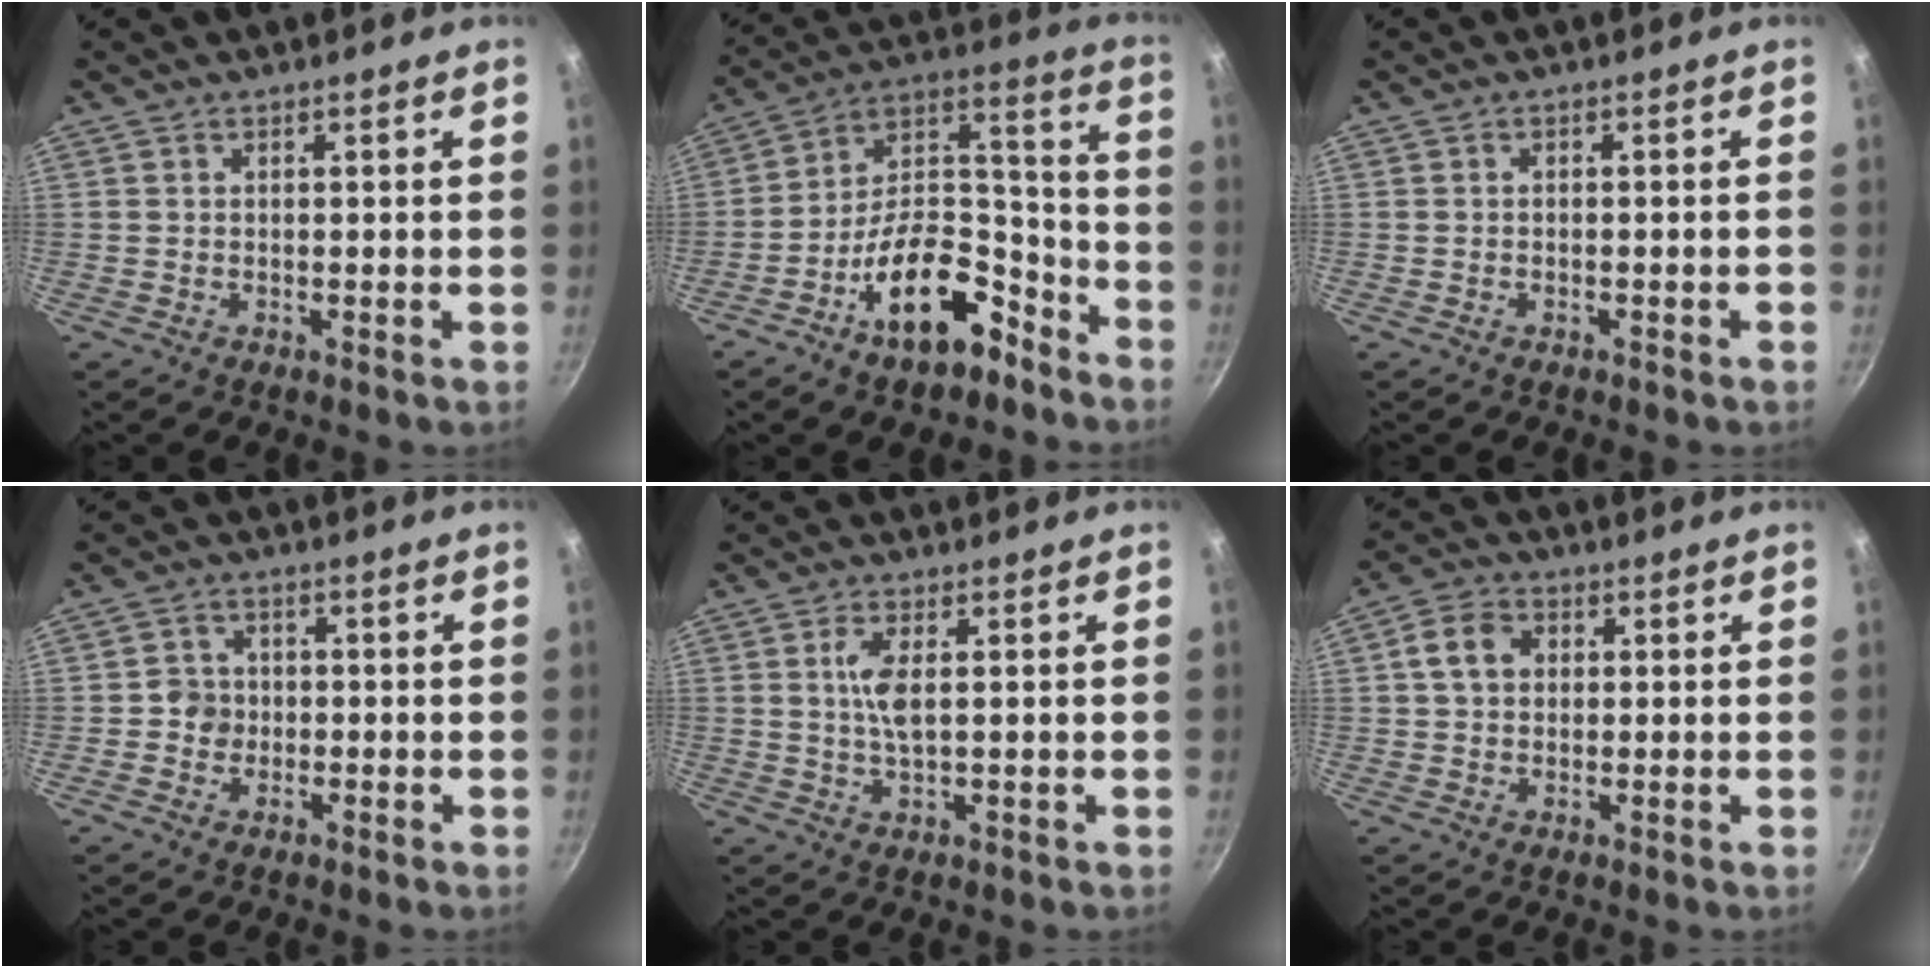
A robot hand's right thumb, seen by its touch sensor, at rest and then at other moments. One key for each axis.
{"total": 17.9, "fx": -10.1, "fy": 9.0, "fz": 11.7, "tx": -0.148, "ty": 0.104, "tz": -0.168}
{"total": 0.8, "fx": -0.6, "fy": 0.4, "fz": 0.4, "tx": -0.012, "ty": 0.014, "tz": -0.005}
{"total": 3.7, "fx": -0.8, "fy": 3.4, "fz": 1.1, "tx": 0.007, "ty": 0.011, "tz": -0.019}
{"total": 4.9, "fx": 0.8, "fy": 1.9, "fz": 4.5, "tx": -0.092, "ty": 0.000, "tz": 0.016}
{"total": 6.2, "fx": 1.1, "fy": 5.0, "fz": 3.6, "tx": -0.051, "ty": 0.012, "tz": 0.011}